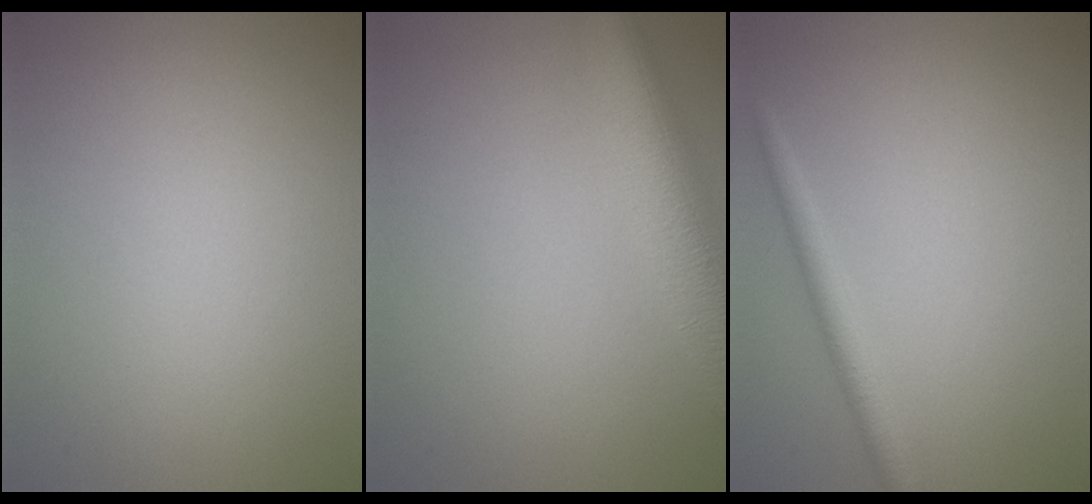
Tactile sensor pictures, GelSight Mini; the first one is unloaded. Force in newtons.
{"total": 7.6, "press": 7.6, "slide": 0.5}
{"total": 2.0, "press": 2.0, "slide": 0.1}